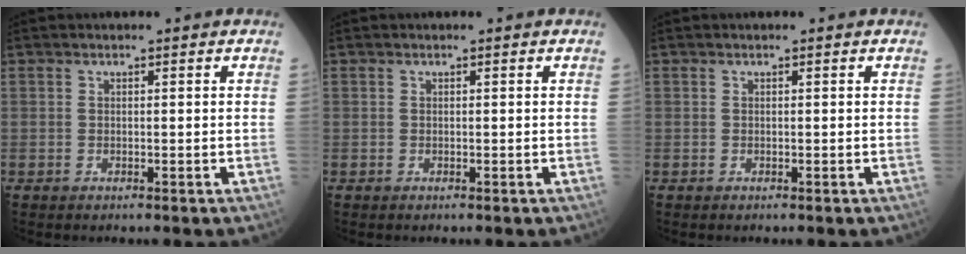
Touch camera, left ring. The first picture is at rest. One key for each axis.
{"total": 0.0}
{"total": 0.0}